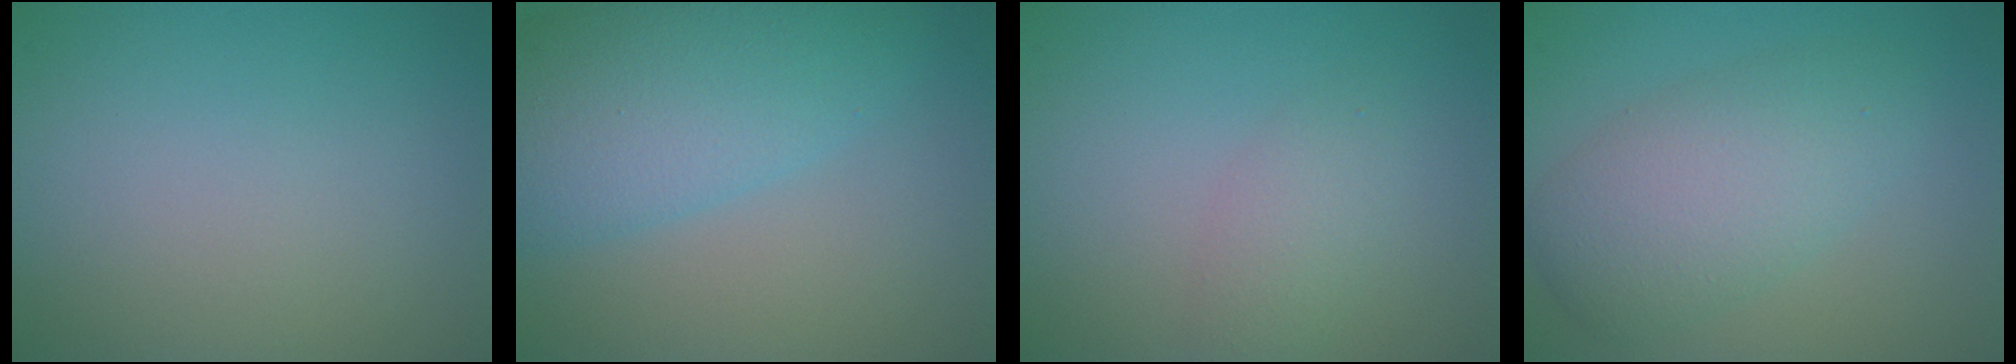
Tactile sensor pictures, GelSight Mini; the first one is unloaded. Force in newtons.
{"total": 7.6, "press": 7.6, "slide": 0.3}
{"total": 1.9, "press": 1.9, "slide": 0.1}
{"total": 5.6, "press": 5.6, "slide": 0.2}